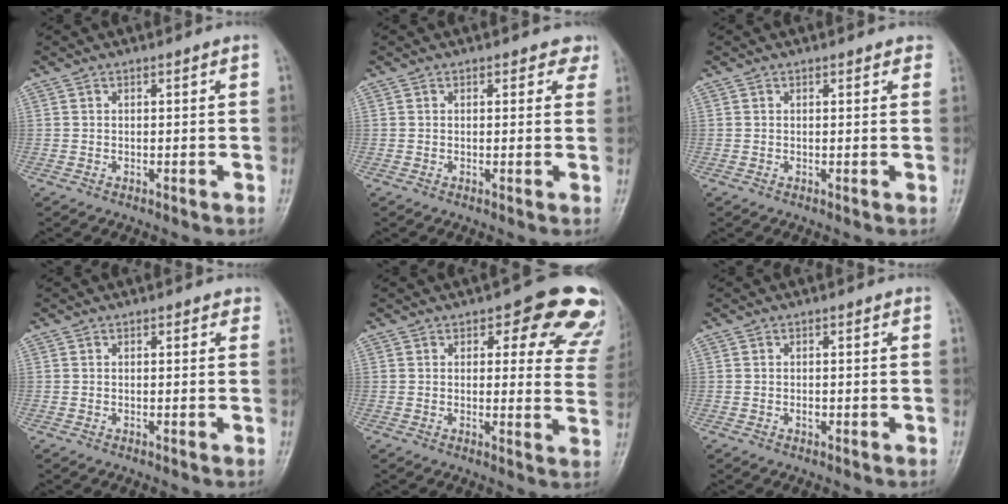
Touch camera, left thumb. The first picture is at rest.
{"total": 2.5, "force": [1.5, 1.7, 0.9], "torque": [0.018, -0.005, 0.007]}
{"total": 1.4, "force": [0.9, 0.8, 0.7], "torque": [0.008, -0.002, 0.003]}
{"total": 1.3, "force": [0.7, 0.9, 0.7], "torque": [0.005, -0.001, 0.003]}
{"total": 14.1, "force": [9.2, 6.3, 8.5], "torque": [-0.030, -0.040, 0.082]}
{"total": 1.1, "force": [-0.1, 0.8, 0.8], "torque": [-0.006, 0.001, -0.005]}